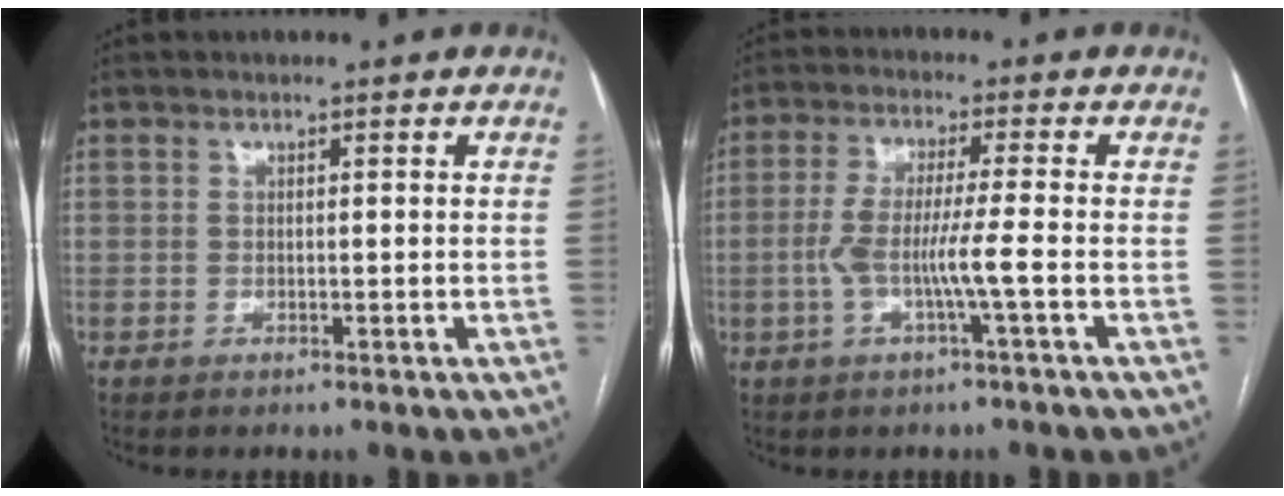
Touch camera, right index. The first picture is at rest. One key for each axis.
{"total": 6.4, "fx": -1.6, "fy": -0.3, "fz": 6.2, "tx": -0.129, "ty": 0.006, "tz": -0.032}